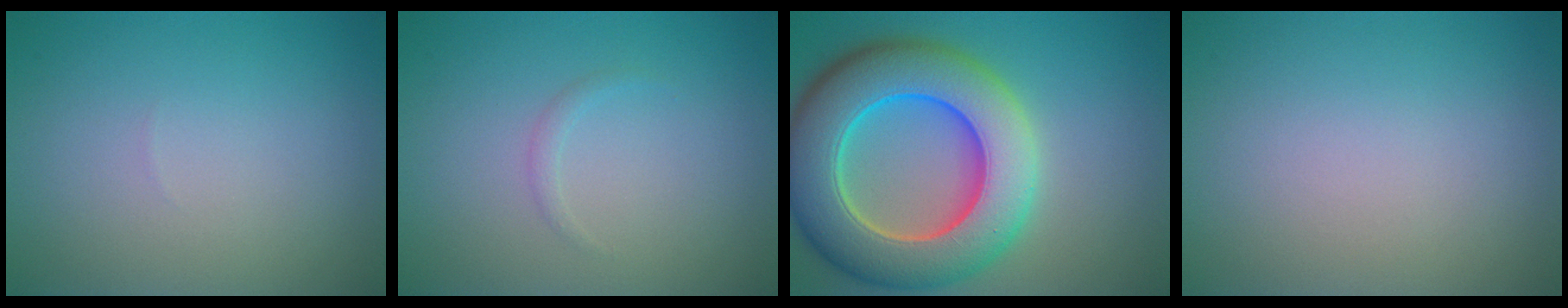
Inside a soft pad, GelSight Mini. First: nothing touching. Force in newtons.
{"total": 0.7, "press": 0.7, "slide": 0.0}
{"total": 12.2, "press": 12.1, "slide": 0.9}
{"total": 0.0}